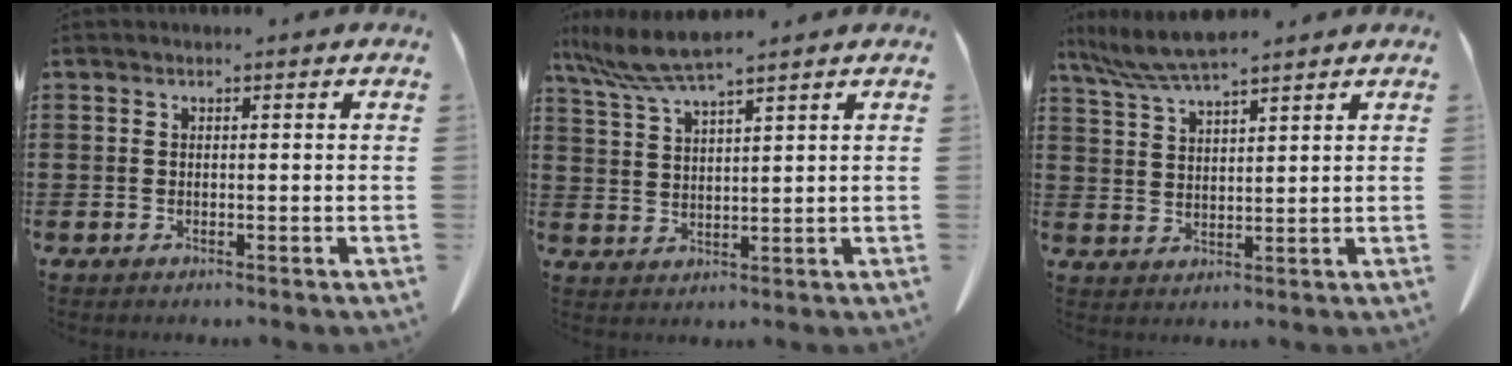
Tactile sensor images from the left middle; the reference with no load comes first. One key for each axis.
{"total": 6.9, "fx": 5.6, "fy": 0.3, "fz": 4.0, "tx": -0.094, "ty": -0.019, "tz": 0.102}
{"total": 6.4, "fx": 5.4, "fy": 0.4, "fz": 3.3, "tx": -0.079, "ty": -0.020, "tz": 0.099}